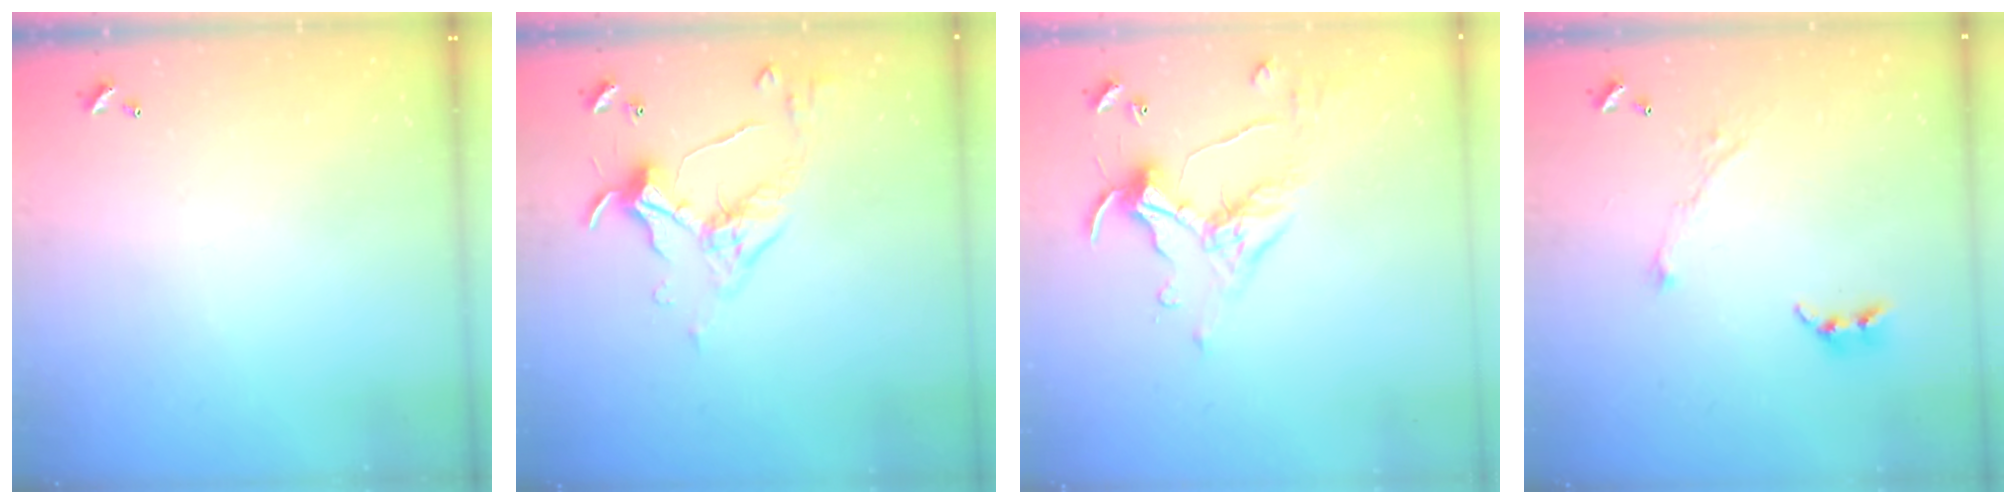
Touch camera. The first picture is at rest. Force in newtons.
{"total": 5.7, "press": 5.7, "slide": 1.0}
{"total": 1.5, "press": 1.5, "slide": 0.2}
{"total": 4.4, "press": 4.3, "slide": 0.6}